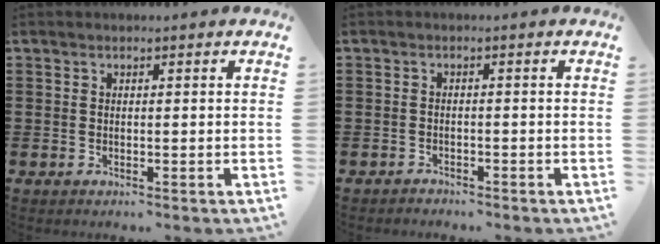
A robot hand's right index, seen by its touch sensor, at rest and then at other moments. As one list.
[{"total": 1.2, "force": [-1.2, 0.3, 0.0], "torque": [-0.004, 0.002, -0.027]}]